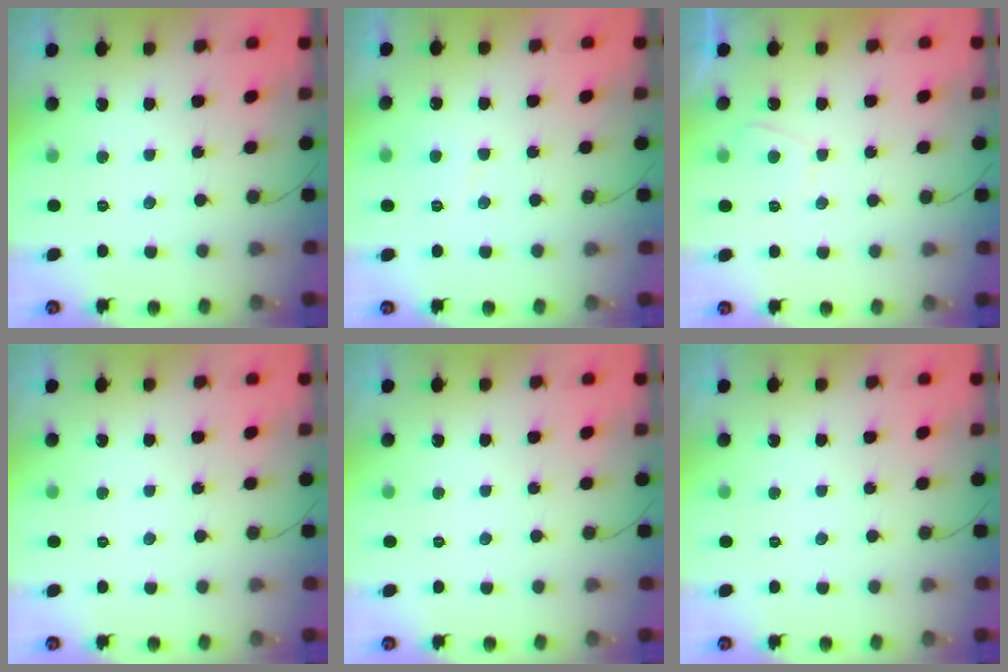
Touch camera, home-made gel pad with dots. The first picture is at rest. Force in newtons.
{"total": 3.4, "press": 3.4, "slide": 0.4}
{"total": 0.7, "press": 0.5, "slide": 0.4}
{"total": 0.0}
{"total": 0.0}
{"total": 0.0}